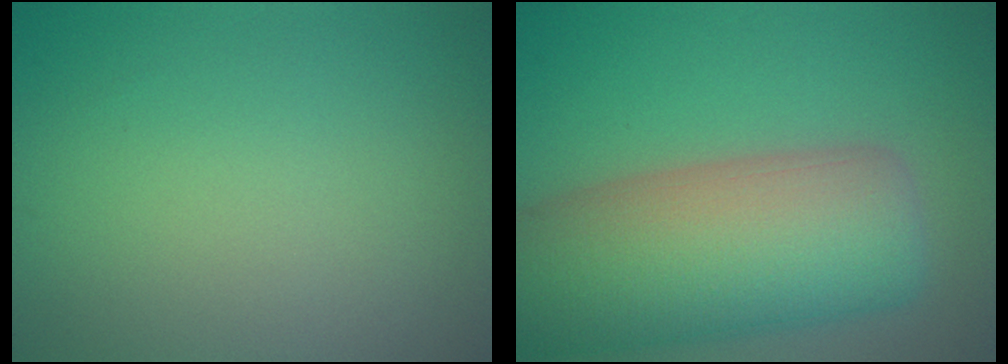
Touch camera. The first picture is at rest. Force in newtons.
{"total": 12.7, "press": 12.7, "slide": 1.0}